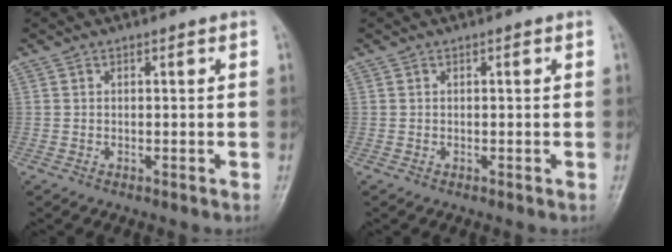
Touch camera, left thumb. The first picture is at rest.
{"total": 0.0}